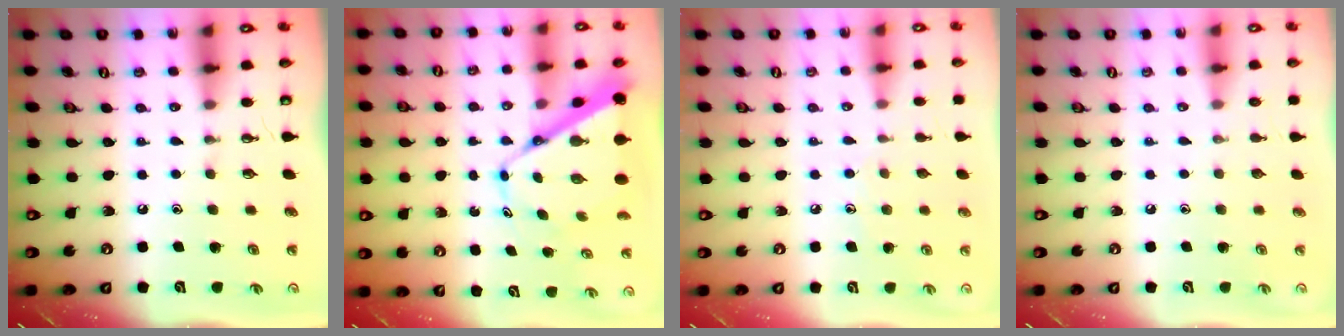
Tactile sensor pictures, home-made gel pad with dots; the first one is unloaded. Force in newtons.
{"total": 10.8, "press": 10.8, "slide": 1.1}
{"total": 5.3, "press": 5.3, "slide": 0.5}
{"total": 0.0}